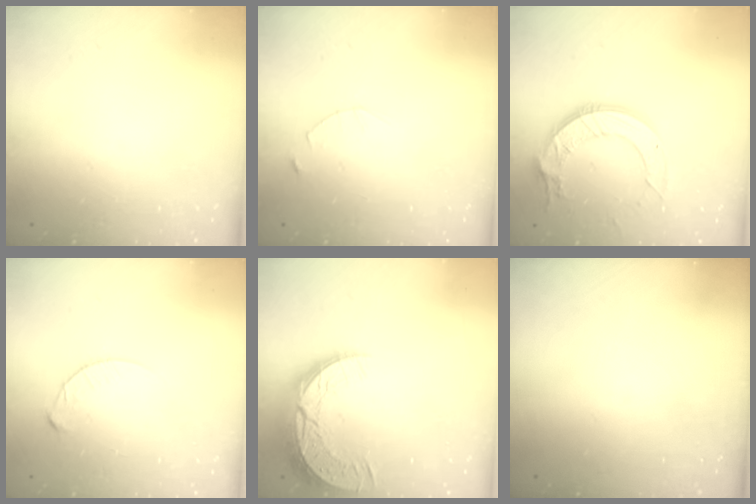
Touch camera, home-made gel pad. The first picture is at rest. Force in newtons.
{"total": 2.5, "press": 2.4, "slide": 0.3}
{"total": 13.5, "press": 13.4, "slide": 1.6}
{"total": 4.3, "press": 4.3, "slide": 0.4}
{"total": 12.6, "press": 12.6, "slide": 0.8}
{"total": 0.0}